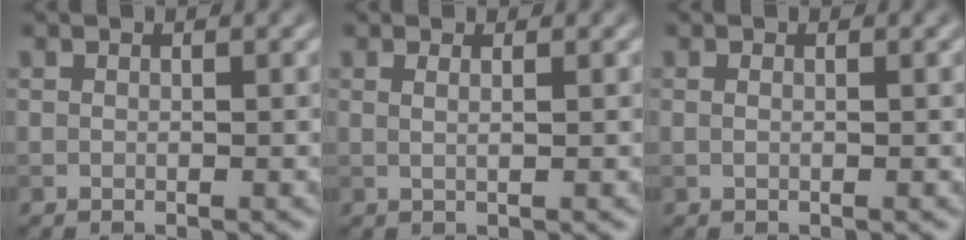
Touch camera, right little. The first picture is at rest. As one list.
[{"total": 1.4, "force": [0.6, 0.6, 1.1], "torque": [-0.006, -0.004, -0.002]}, {"total": 0.5, "force": [0.2, 0.2, 0.5], "torque": [-0.007, -0.006, 0.002]}]